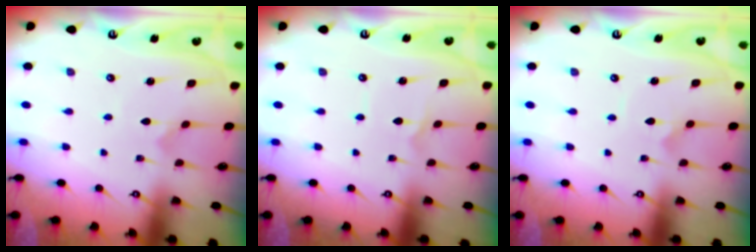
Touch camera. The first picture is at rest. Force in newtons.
{"total": 1.1, "press": 1.1, "slide": 0.1}
{"total": 2.6, "press": 2.6, "slide": 0.1}